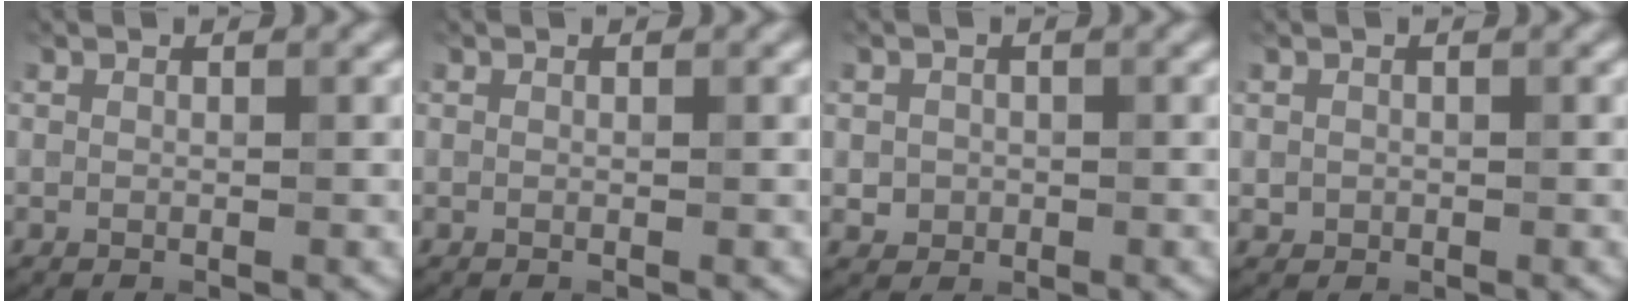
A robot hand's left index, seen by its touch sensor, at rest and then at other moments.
{"total": 0.0}
{"total": 1.4, "force": [-0.1, 1.4, 0.3], "torque": [0.004, -0.005, -0.002]}
{"total": 0.8, "force": [0.1, 0.8, 0.1], "torque": [0.004, -0.004, 0.001]}